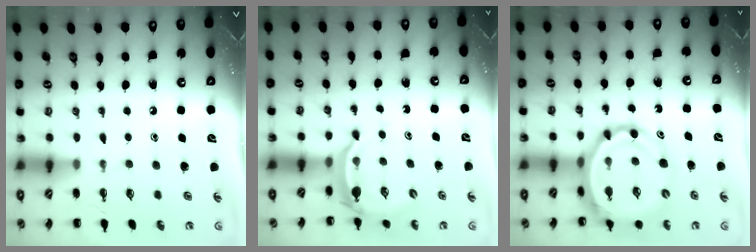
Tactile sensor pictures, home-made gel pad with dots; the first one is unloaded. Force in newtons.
{"total": 5.2, "press": 5.1, "slide": 1.0}
{"total": 13.7, "press": 13.1, "slide": 4.0}